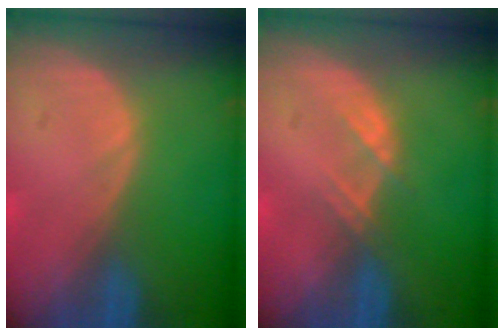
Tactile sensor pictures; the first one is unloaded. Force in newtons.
{"total": 1.9, "press": 1.9, "slide": 0.3}